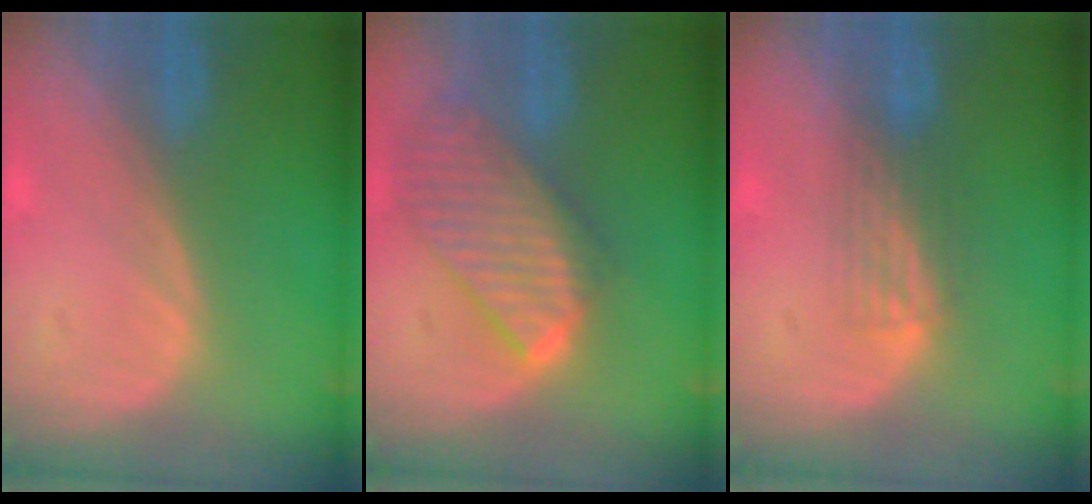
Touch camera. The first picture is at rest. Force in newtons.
{"total": 9.7, "press": 8.4, "slide": 4.9}
{"total": 2.9, "press": 2.6, "slide": 1.2}